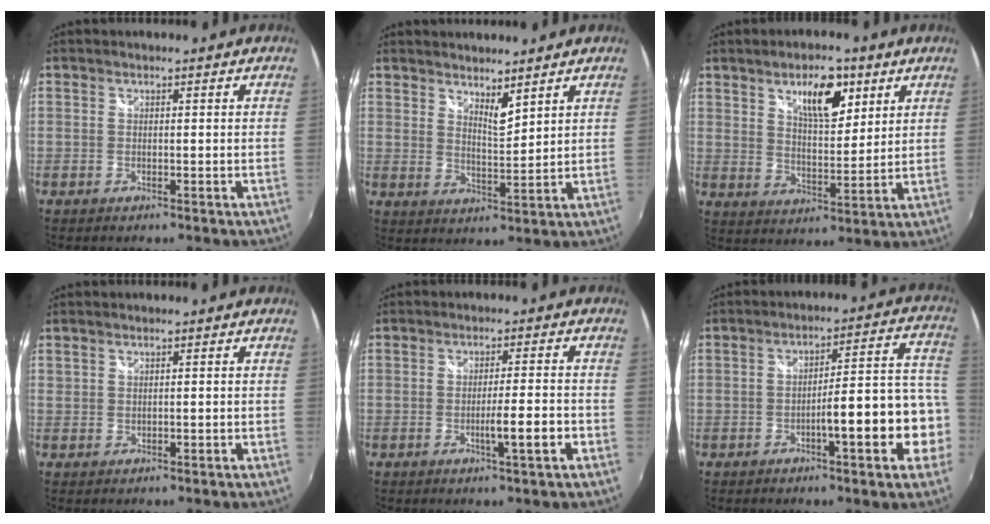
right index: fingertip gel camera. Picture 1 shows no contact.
{"total": 4.8, "force": [4.0, 0.9, 2.4], "torque": [-0.037, -0.006, 0.066]}
{"total": 10.1, "force": [5.5, 4.2, 7.4], "torque": [-0.109, 0.002, 0.092]}
{"total": 0.7, "force": [0.4, 0.4, 0.5], "torque": [-0.009, 0.001, 0.008]}
{"total": 5.4, "force": [-2.0, -0.2, 5.0], "torque": [-0.082, -0.009, -0.030]}
{"total": 12.4, "force": [-4.2, 1.7, 11.5], "torque": [-0.153, 0.015, -0.054]}